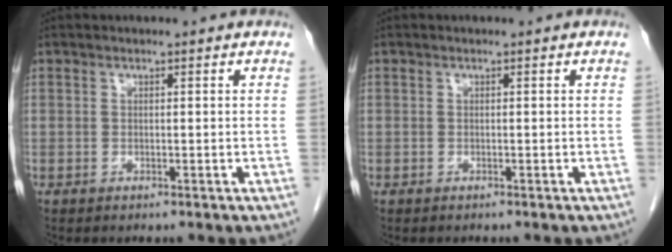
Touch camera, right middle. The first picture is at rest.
{"total": 0.0}